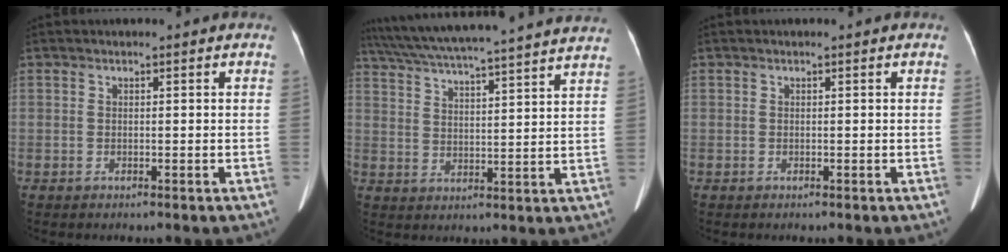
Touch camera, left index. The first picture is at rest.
{"total": 27.2, "force": [24.5, 0.5, 11.9], "torque": [-0.207, 0.003, 0.331]}
{"total": 0.0}